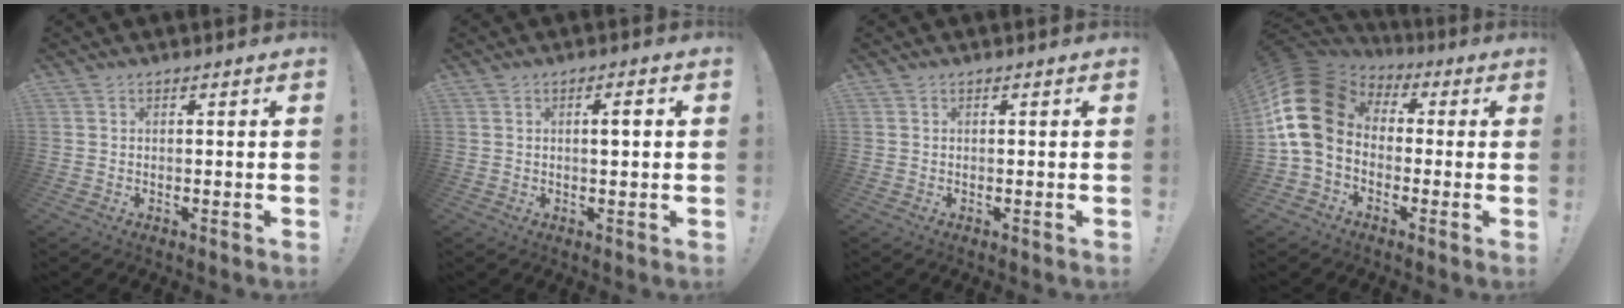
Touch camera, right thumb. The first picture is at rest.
{"total": 2.6, "force": [0.2, 0.4, 2.6], "torque": [-0.042, 0.001, -0.001]}
{"total": 0.0}
{"total": 16.9, "force": [1.3, 11.9, 11.9], "torque": [-0.226, 0.009, 0.028]}